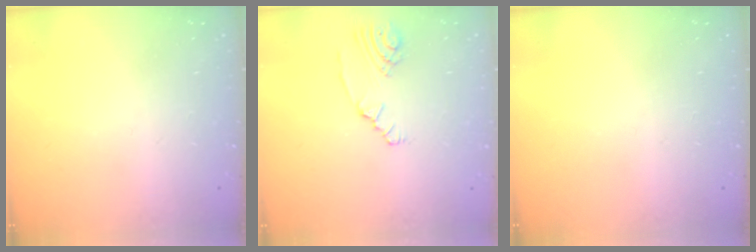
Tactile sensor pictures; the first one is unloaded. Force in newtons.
{"total": 2.3, "press": 2.3, "slide": 0.3}
{"total": 0.0}